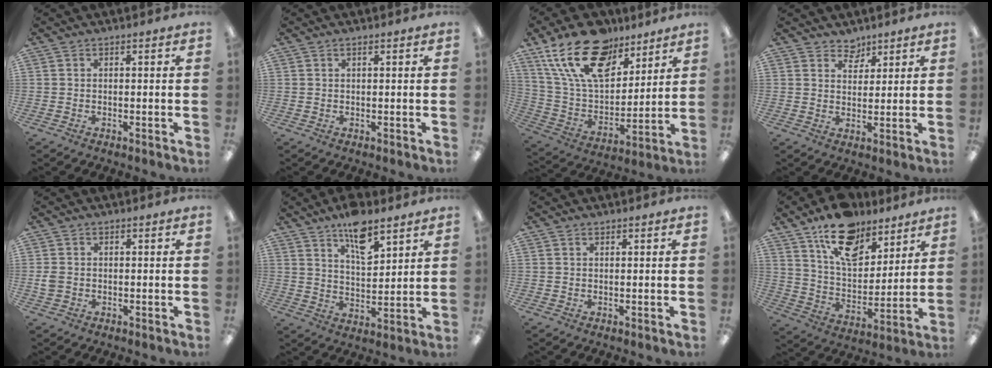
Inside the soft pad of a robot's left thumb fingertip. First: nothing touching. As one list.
[{"total": 0.5, "force": [0.4, 0.1, 0.3], "torque": [-0.008, 0.002, 0.007]}, {"total": 22.4, "force": [14.1, 12.0, 12.7], "torque": [-0.240, -0.071, 0.257]}, {"total": 4.3, "force": [3.7, 2.2, 0.3], "torque": [-0.001, -0.022, 0.066]}, {"total": 2.5, "force": [-0.2, 2.0, 1.5], "torque": [-0.025, 0.006, -0.003]}, {"total": 9.3, "force": [6.4, 4.4, 5.1], "torque": [-0.071, -0.034, 0.109]}, {"total": 0.6, "force": [0.5, 0.3, 0.3], "torque": [-0.007, 0.002, 0.008]}, {"total": 16.9, "force": [12.0, 8.7, 8.2], "torque": [-0.134, -0.063, 0.216]}]